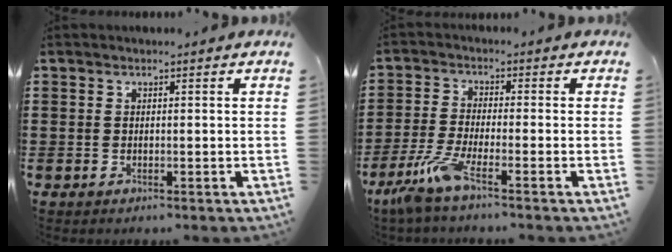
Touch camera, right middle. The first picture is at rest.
{"total": 5.7, "force": [-3.7, 0.5, 4.3], "torque": [-0.112, -0.020, -0.077]}